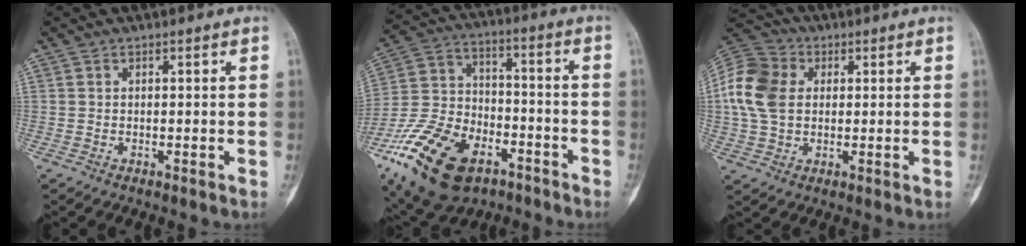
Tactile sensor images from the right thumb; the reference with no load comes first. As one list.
[{"total": 23.2, "force": [-12.3, 13.3, 14.5], "torque": [-0.296, 0.052, -0.216]}, {"total": 13.0, "force": [1.9, 9.7, 8.4], "torque": [-0.168, 0.014, 0.029]}]